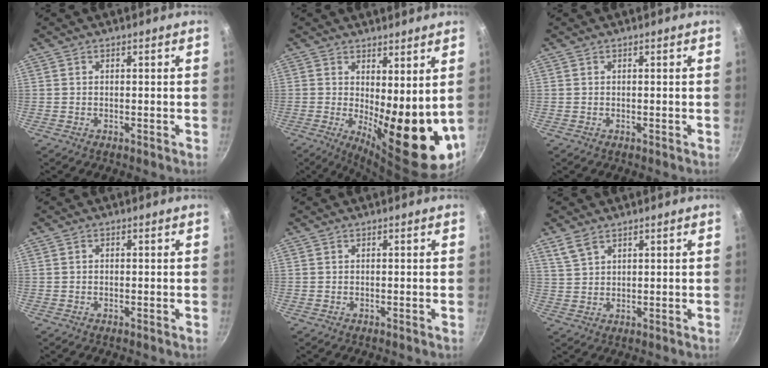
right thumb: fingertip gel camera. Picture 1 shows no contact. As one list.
[{"total": 14.9, "force": [1.3, 5.4, 13.8], "torque": [-0.159, -0.038, 0.032]}, {"total": 0.0}, {"total": 0.6, "force": [0.0, 0.5, 0.3], "torque": [-0.005, 0.004, 0.000]}, {"total": 0.0}, {"total": 3.8, "force": [2.7, 1.9, 1.9], "torque": [-0.035, -0.008, 0.059]}]